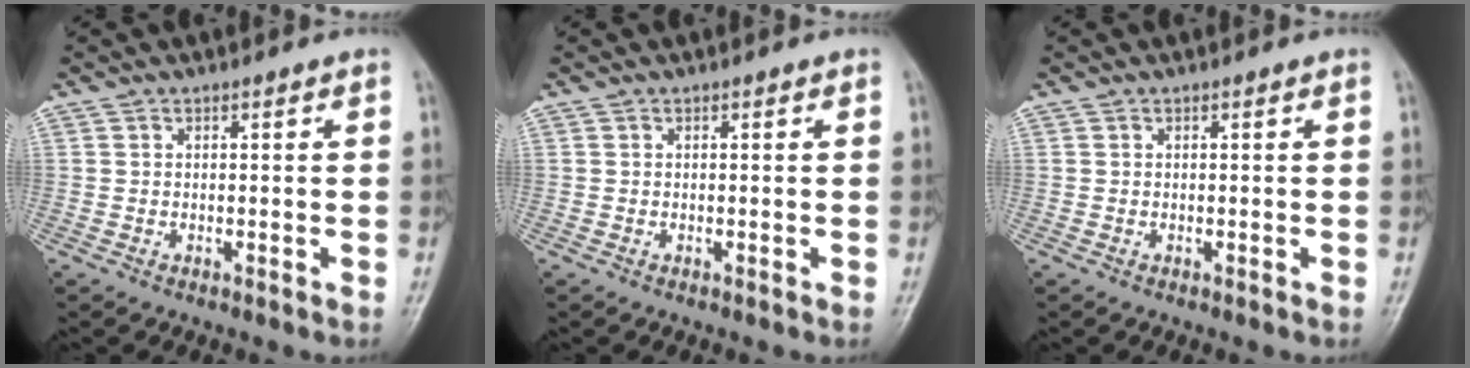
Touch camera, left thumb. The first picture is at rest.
{"total": 0.0}
{"total": 0.0}